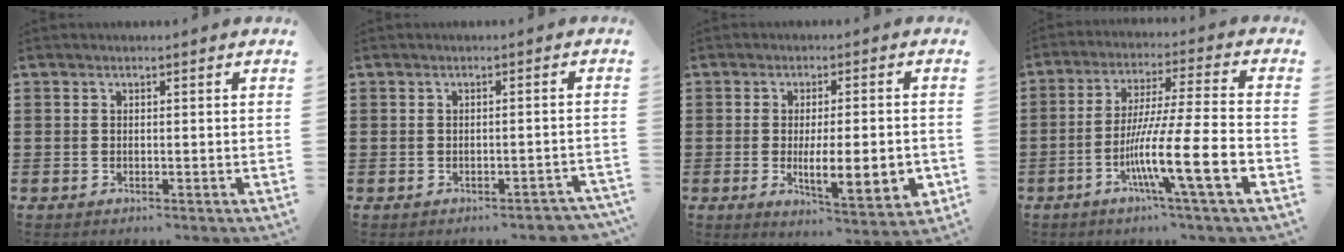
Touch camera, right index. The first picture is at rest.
{"total": 1.2, "force": [-1.1, 0.2, 0.4], "torque": [-0.011, -0.001, -0.022]}
{"total": 8.5, "force": [-1.6, 2.3, 8.0], "torque": [-0.124, -0.012, -0.024]}
{"total": 13.5, "force": [-5.4, 0.7, 12.4], "torque": [-0.231, -0.003, -0.102]}